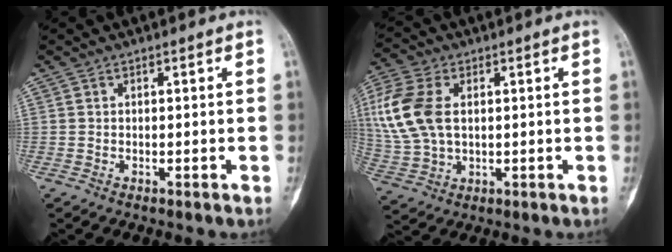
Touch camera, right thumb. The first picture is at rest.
{"total": 14.4, "force": [2.6, 9.1, 10.9], "torque": [-0.251, 0.006, 0.054]}